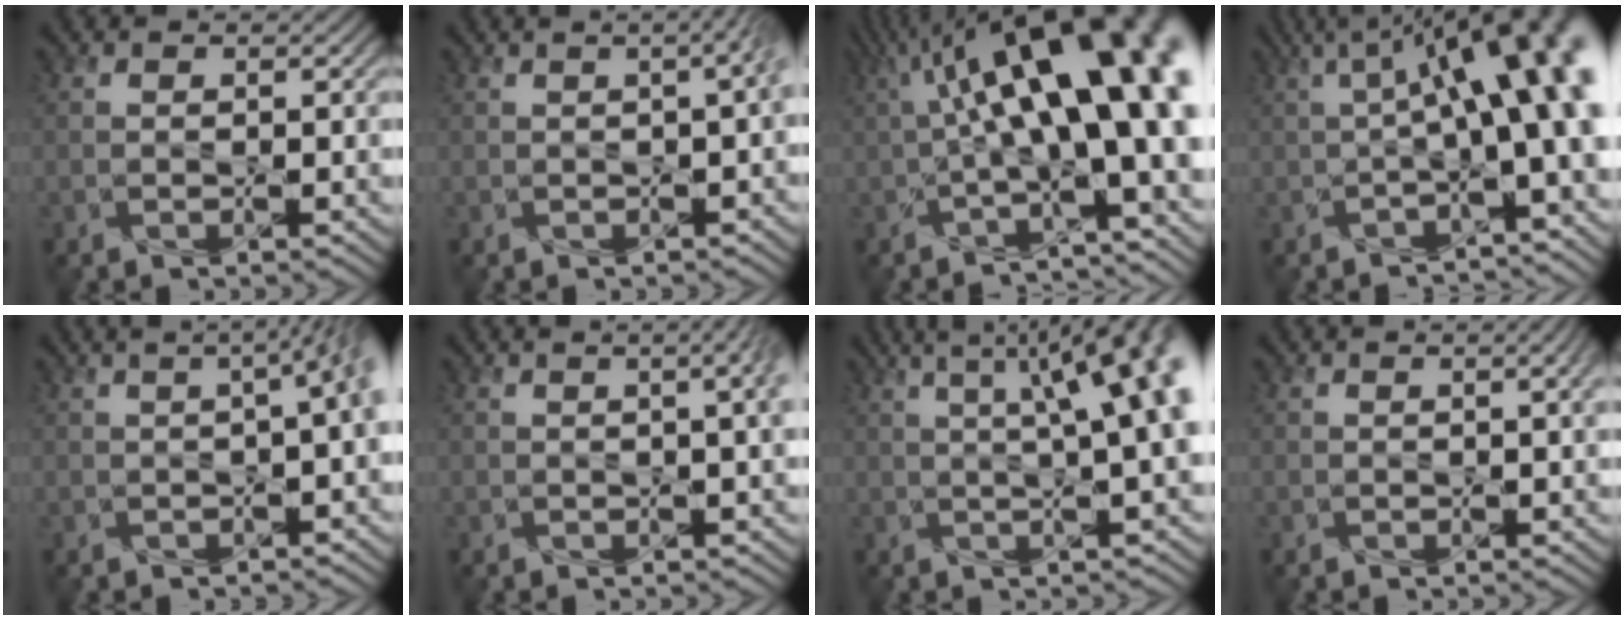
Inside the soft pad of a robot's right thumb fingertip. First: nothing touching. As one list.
[{"total": 3.9, "force": [-0.4, 1.2, 3.7], "torque": [-0.043, 0.005, -0.006]}, {"total": 16.4, "force": [2.1, 5.5, 15.3], "torque": [-0.227, 0.024, 0.033]}, {"total": 12.8, "force": [0.9, 3.6, 12.2], "torque": [-0.175, 0.018, 0.007]}, {"total": 6.6, "force": [-0.3, 2.1, 6.3], "torque": [-0.069, 0.005, -0.016]}, {"total": 4.4, "force": [0.7, 1.1, 4.2], "torque": [-0.038, 0.015, -0.001]}, {"total": 10.9, "force": [2.6, 2.9, 10.2], "torque": [-0.120, 0.038, 0.023]}, {"total": 2.4, "force": [0.4, 0.7, 2.2], "torque": [-0.030, 0.004, 0.012]}]